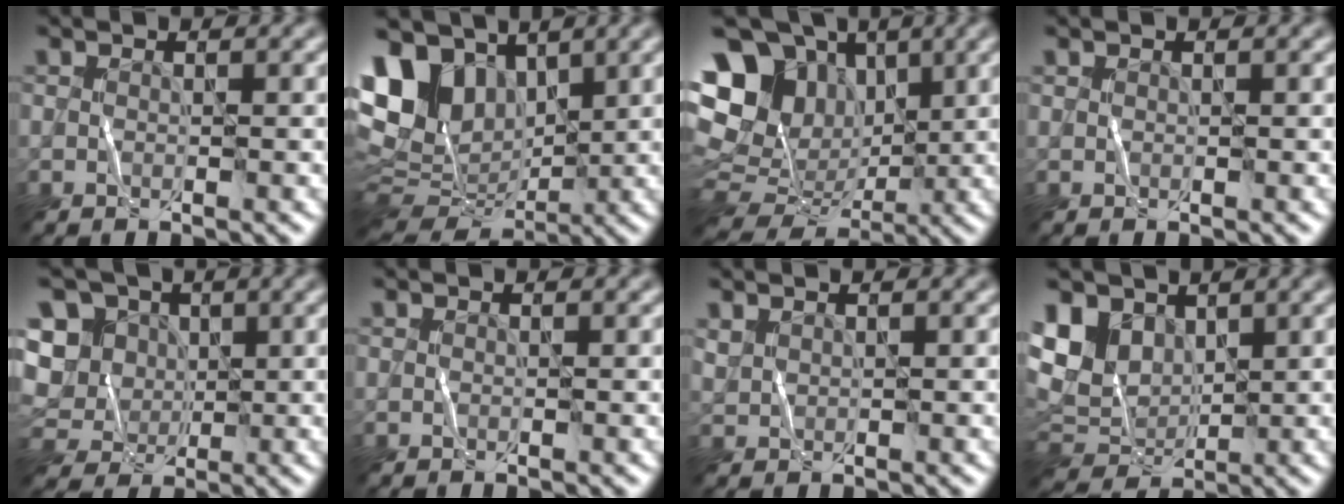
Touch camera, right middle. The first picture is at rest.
{"total": 10.0, "force": [3.6, 7.0, 6.1], "torque": [-0.135, 0.008, 0.066]}
{"total": 15.4, "force": [4.0, 12.5, 8.1], "torque": [-0.177, 0.026, 0.066]}
{"total": 0.0}
{"total": 10.2, "force": [2.5, 8.7, 4.6], "torque": [-0.101, 0.025, 0.025]}
{"total": 0.0}
{"total": 0.8, "force": [0.6, 0.5, 0.3], "torque": [-0.009, -0.001, 0.018]}
{"total": 5.9, "force": [2.0, 4.5, 3.2], "torque": [-0.073, -0.003, 0.036]}